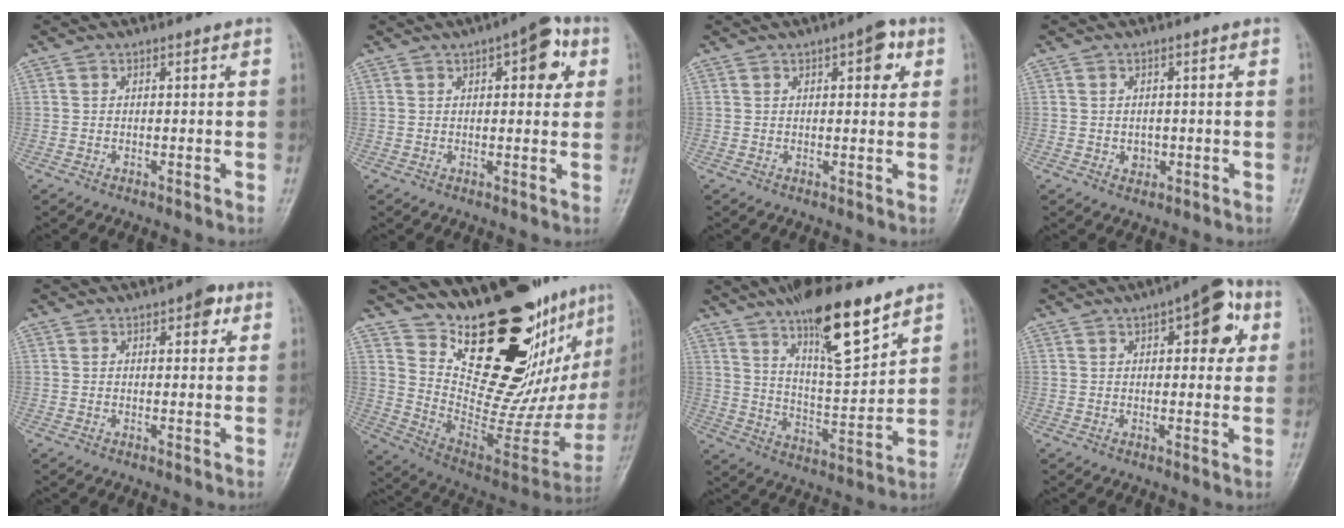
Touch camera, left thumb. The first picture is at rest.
{"total": 8.0, "force": [3.0, 3.6, 6.5], "torque": [-0.051, 0.000, 0.028]}
{"total": 5.2, "force": [2.1, 2.3, 4.1], "torque": [-0.035, -0.001, 0.021]}
{"total": 1.9, "force": [-0.3, 1.6, 0.9], "torque": [-0.004, 0.002, 0.000]}
{"total": 4.0, "force": [2.0, 1.9, 2.9], "torque": [-0.020, -0.002, 0.020]}
{"total": 28.1, "force": [17.2, 11.2, 19.2], "torque": [-0.227, -0.115, 0.291]}
{"total": 16.6, "force": [10.8, 4.5, 11.7], "torque": [-0.173, -0.059, 0.192]}
{"total": 10.2, "force": [3.8, 4.6, 8.2], "torque": [-0.069, 0.002, 0.040]}